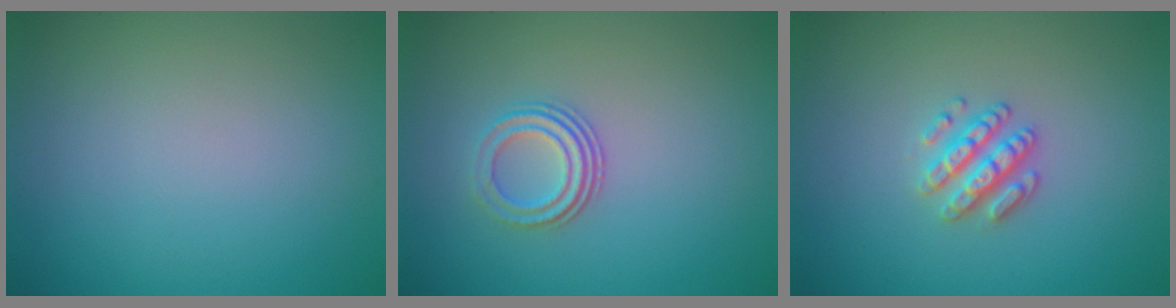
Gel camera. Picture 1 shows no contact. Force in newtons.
{"total": 2.8, "press": 2.1, "slide": 1.9}
{"total": 2.8, "press": 2.6, "slide": 0.9}